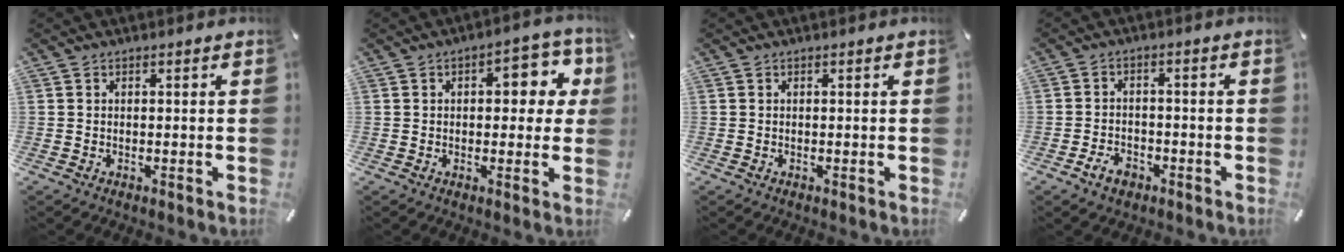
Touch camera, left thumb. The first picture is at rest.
{"total": 9.3, "force": [1.7, 5.3, 7.5], "torque": [-0.087, -0.002, 0.020]}
{"total": 0.0}
{"total": 4.7, "force": [-2.9, 3.0, 2.2], "torque": [-0.047, 0.011, -0.055]}